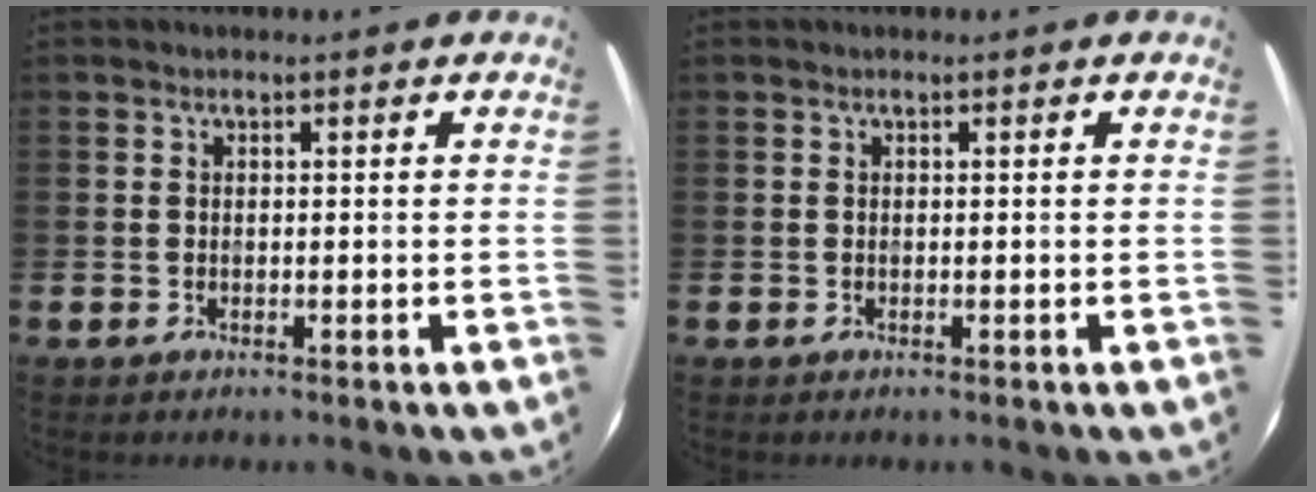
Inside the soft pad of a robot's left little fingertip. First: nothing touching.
{"total": 0.0}